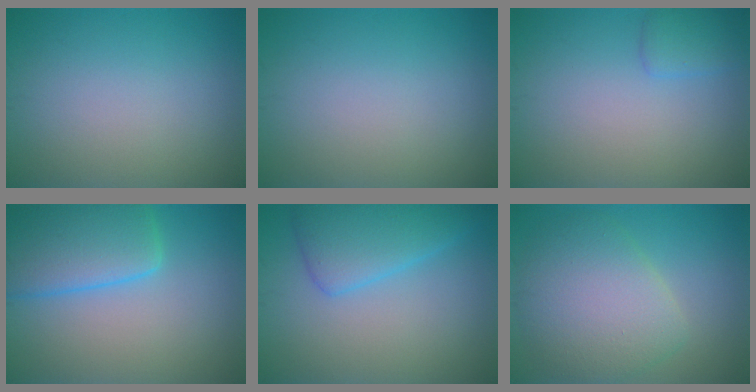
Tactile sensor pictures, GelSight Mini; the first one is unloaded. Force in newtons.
{"total": 0.0}
{"total": 1.6, "press": 1.6, "slide": 0.1}
{"total": 6.9, "press": 6.9, "slide": 0.4}
{"total": 4.6, "press": 4.6, "slide": 0.4}
{"total": 6.6, "press": 6.6, "slide": 0.2}